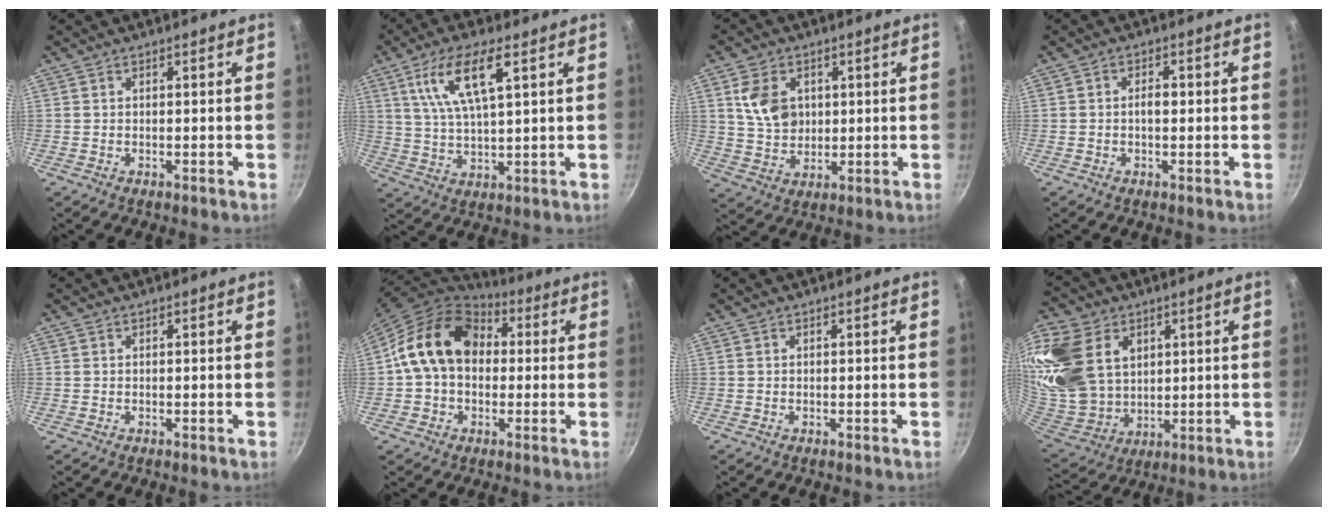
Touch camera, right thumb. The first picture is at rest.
{"total": 11.8, "force": [4.8, 3.5, 10.2], "torque": [-0.194, -0.007, 0.095]}
{"total": 9.4, "force": [2.6, 7.1, 5.7], "torque": [-0.082, -0.015, 0.052]}
{"total": 2.3, "force": [-0.1, 1.2, 1.9], "torque": [-0.027, 0.007, -0.005]}
{"total": 0.0}
{"total": 16.6, "force": [2.0, 12.6, 10.6], "torque": [-0.156, 0.037, 0.020]}
{"total": 0.0}
{"total": 22.2, "force": [8.3, 16.1, 13.0], "torque": [-0.266, -0.023, 0.172]}